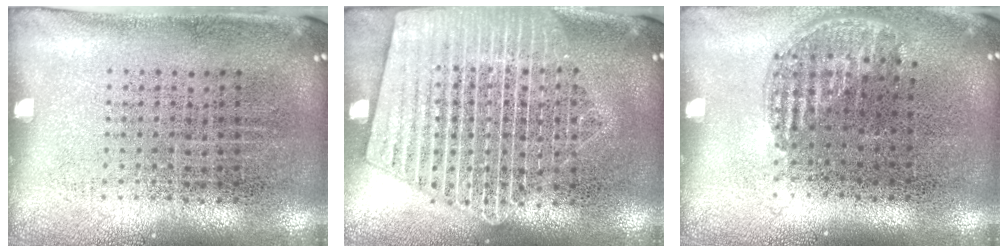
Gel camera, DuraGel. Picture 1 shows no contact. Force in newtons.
{"total": 2.8, "press": 2.8, "slide": 0.3}
{"total": 1.2, "press": 1.0, "slide": 0.6}